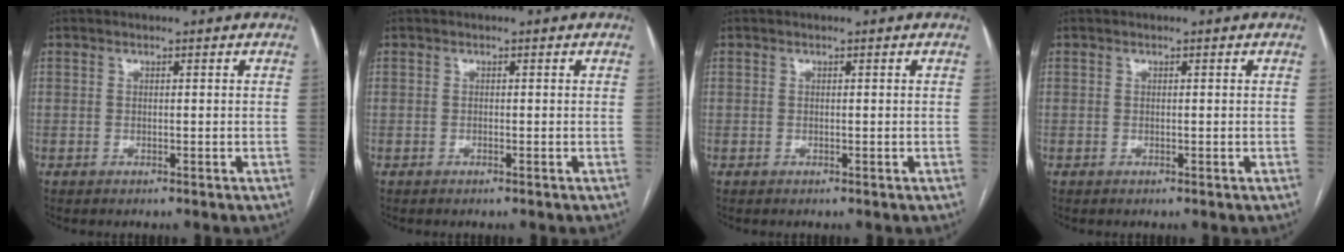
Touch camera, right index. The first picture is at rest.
{"total": 0.0}
{"total": 0.0}
{"total": 0.0}